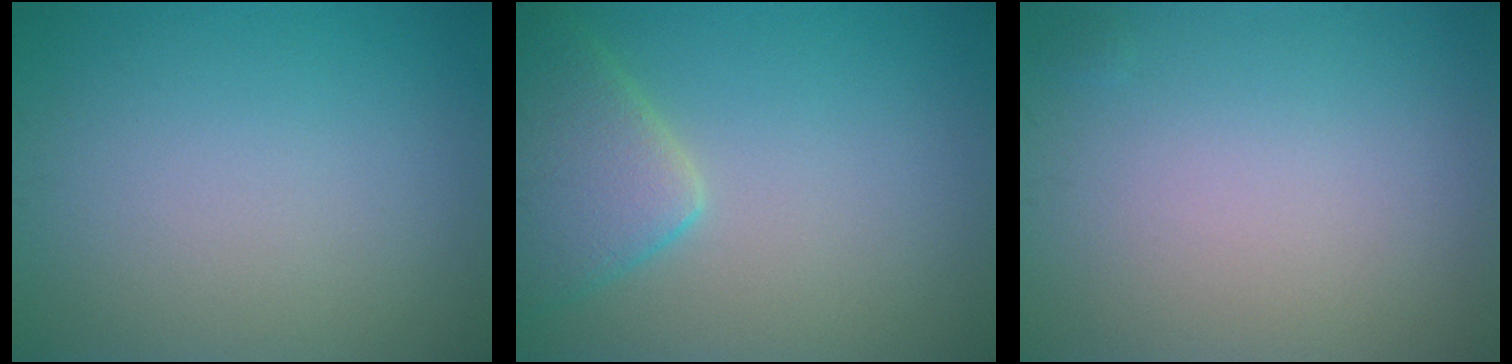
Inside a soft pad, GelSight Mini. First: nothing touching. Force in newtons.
{"total": 5.0, "press": 4.9, "slide": 0.5}
{"total": 0.0}